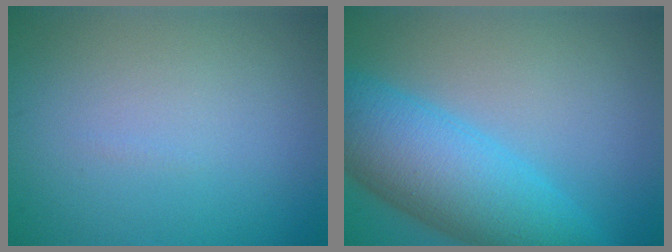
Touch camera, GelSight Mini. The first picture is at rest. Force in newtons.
{"total": 8.6, "press": 8.6, "slide": 0.1}